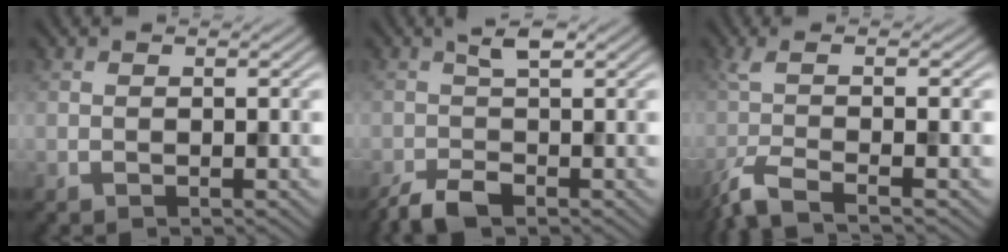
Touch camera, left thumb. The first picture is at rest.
{"total": 3.6, "force": [-1.5, 1.2, 3.1], "torque": [-0.065, -0.001, -0.033]}
{"total": 5.6, "force": [-2.6, 1.1, 4.9], "torque": [-0.086, -0.010, -0.067]}